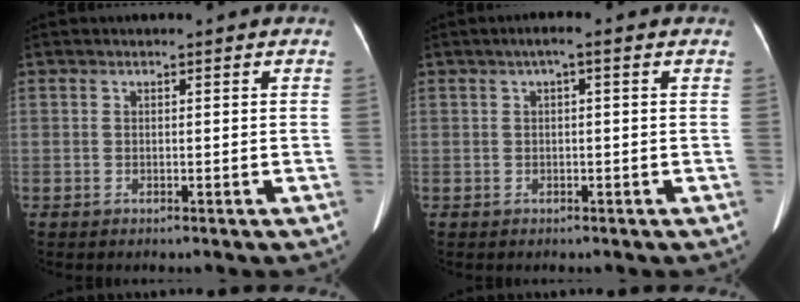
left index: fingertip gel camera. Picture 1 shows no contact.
{"total": 1.8, "force": [0.6, 0.1, 1.7], "torque": [-0.030, 0.011, 0.008]}